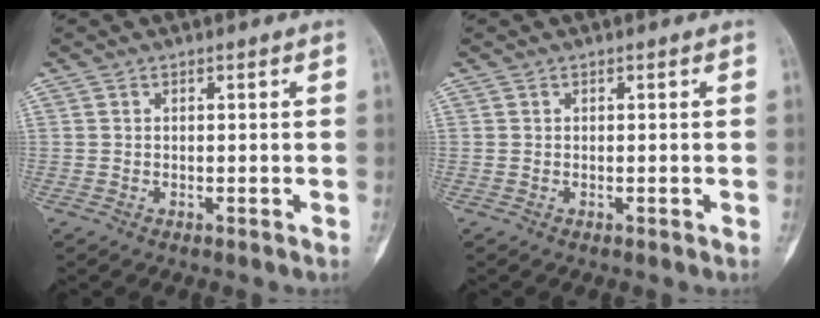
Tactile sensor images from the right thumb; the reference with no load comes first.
{"total": 0.0}